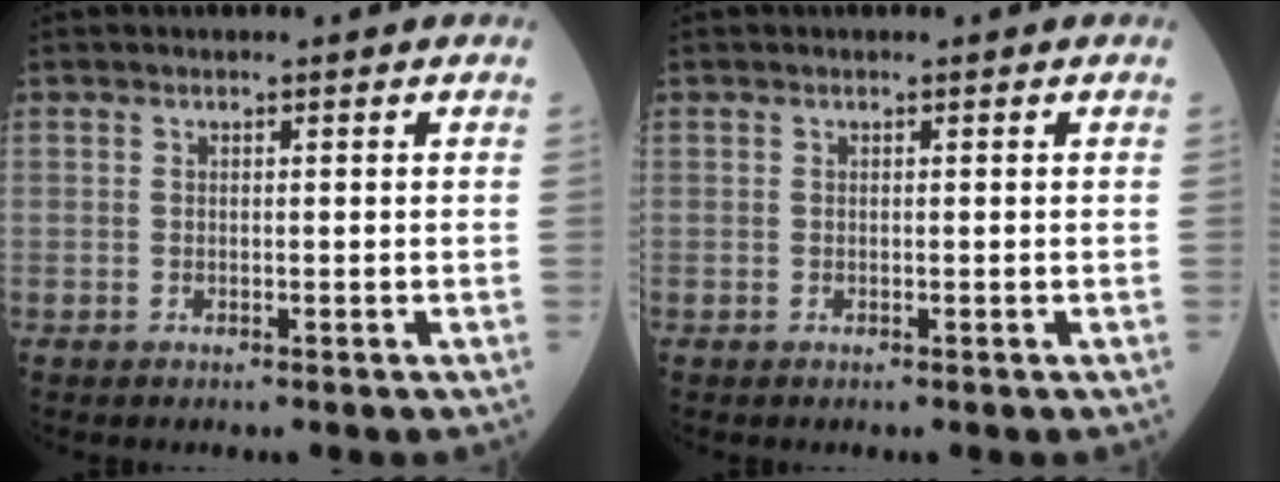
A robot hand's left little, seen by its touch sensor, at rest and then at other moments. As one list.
[{"total": 0.0}]